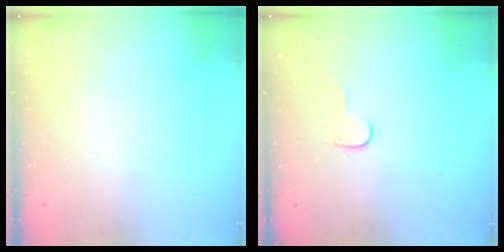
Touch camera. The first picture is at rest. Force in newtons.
{"total": 5.5, "press": 5.5, "slide": 0.5}